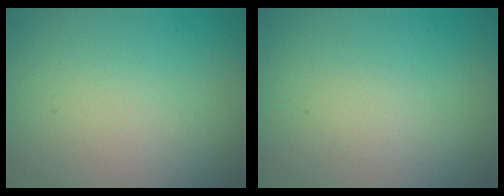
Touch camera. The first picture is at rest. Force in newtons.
{"total": 0.5, "press": 0.5, "slide": 0.0}